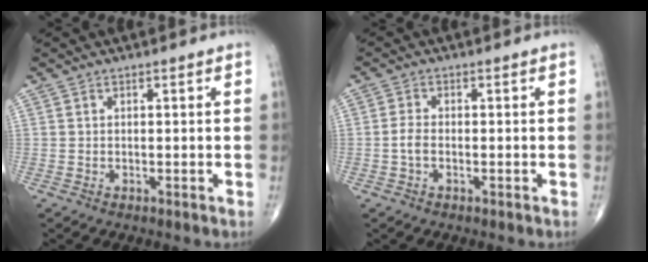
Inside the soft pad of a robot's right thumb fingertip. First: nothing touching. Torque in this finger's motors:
{"motor_torque": [-0.26, 0.27, 0.12, 0.23, -0.04]}